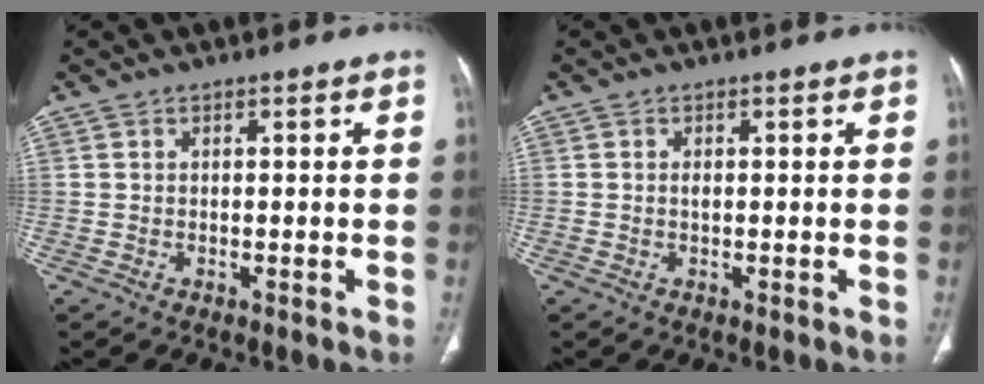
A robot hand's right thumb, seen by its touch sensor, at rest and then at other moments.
{"total": 0.7, "force": [0.0, 0.4, 0.6], "torque": [-0.013, 0.000, 0.000]}